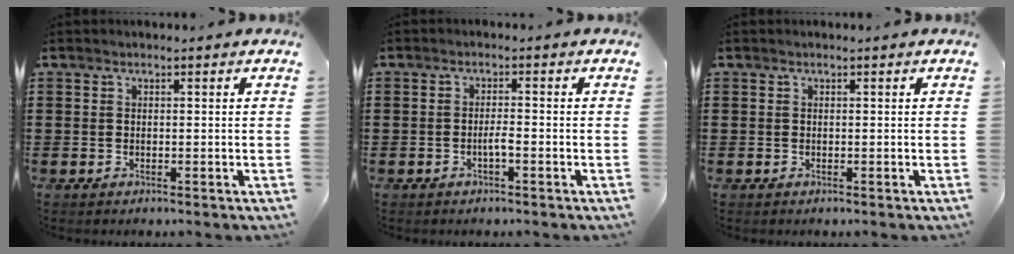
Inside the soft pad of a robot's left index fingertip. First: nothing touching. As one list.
[{"total": 1.8, "force": [-0.7, 0.2, 1.6], "torque": [-0.032, 0.001, -0.013]}, {"total": 0.0}]